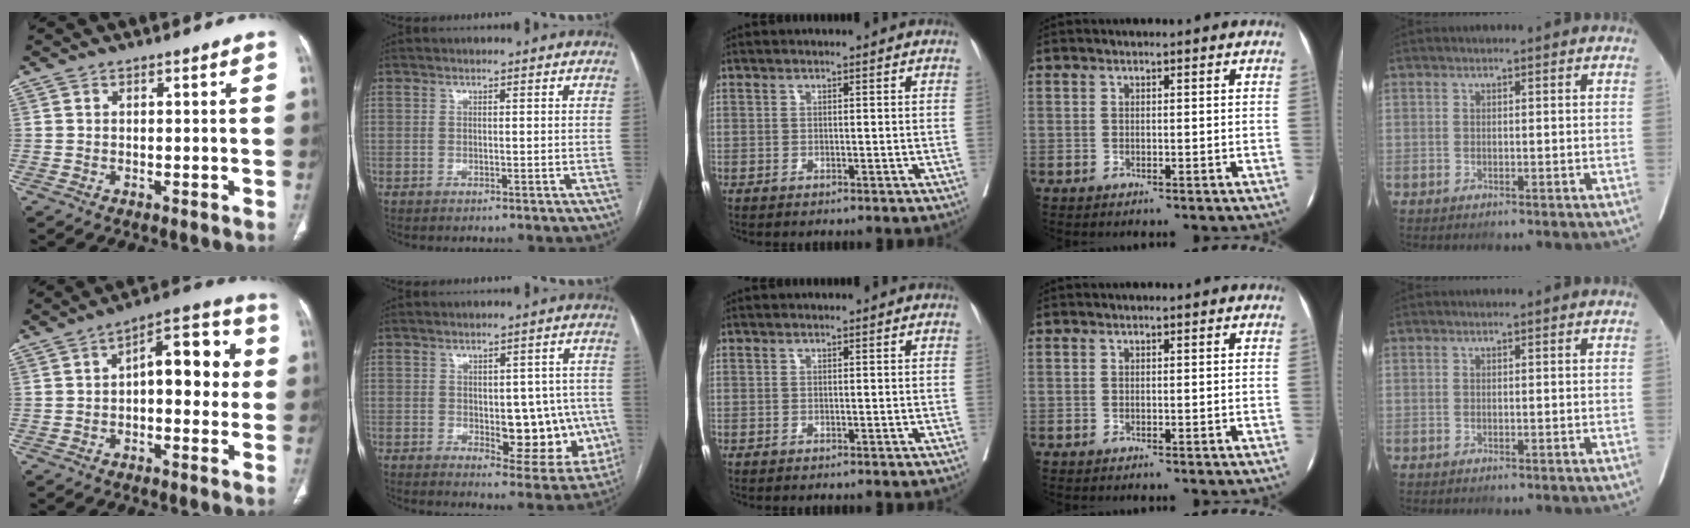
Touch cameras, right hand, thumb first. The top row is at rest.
{"thumb": {"total": 12.4, "force": [0.9, 6.2, 10.8], "torque": [-0.107, 0.035, 0.003]}, "index": {"total": 11.7, "force": [-1.5, 5.7, 10.2], "torque": [-0.111, 0.009, 0.000]}}